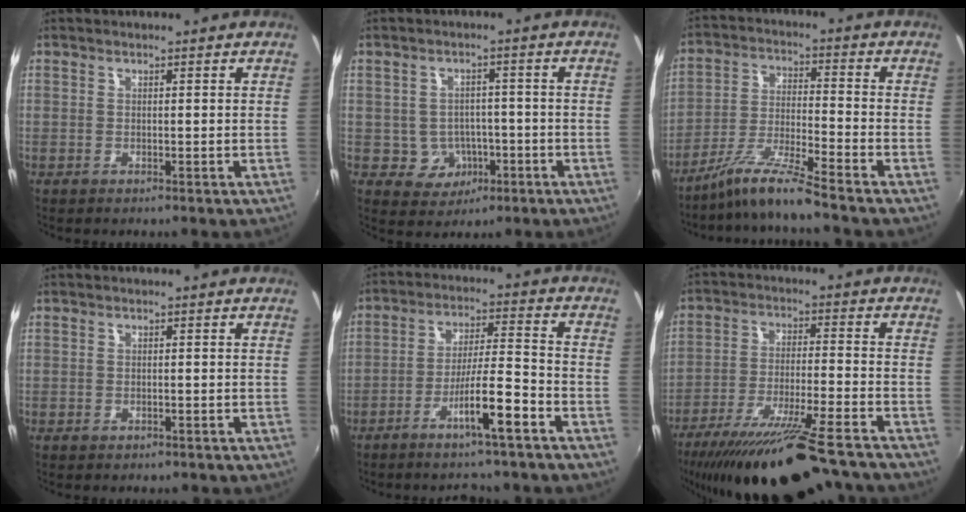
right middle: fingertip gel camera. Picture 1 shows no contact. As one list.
[{"total": 5.8, "force": [-1.8, 5.3, 1.5], "torque": [-0.042, 0.012, -0.009]}, {"total": 8.4, "force": [-7.2, -1.3, 4.1], "torque": [-0.090, 0.005, -0.141]}, {"total": 1.2, "force": [-0.7, 0.8, 0.4], "torque": [-0.009, -0.005, -0.010]}, {"total": 9.4, "force": [-5.9, 0.6, 7.2], "torque": [-0.136, -0.005, -0.101]}, {"total": 21.1, "force": [-17.7, 2.3, 11.2], "torque": [-0.212, -0.053, -0.278]}]